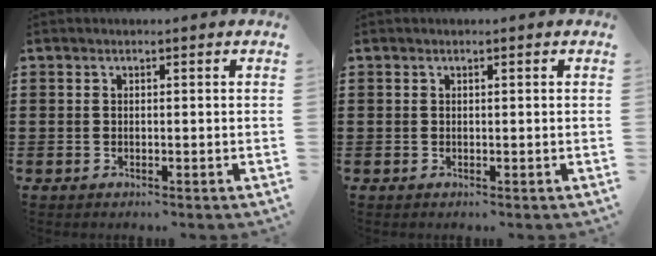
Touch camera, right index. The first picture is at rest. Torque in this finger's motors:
{"motor_torque": [0.09, 0.23, 0.02, -0.01]}